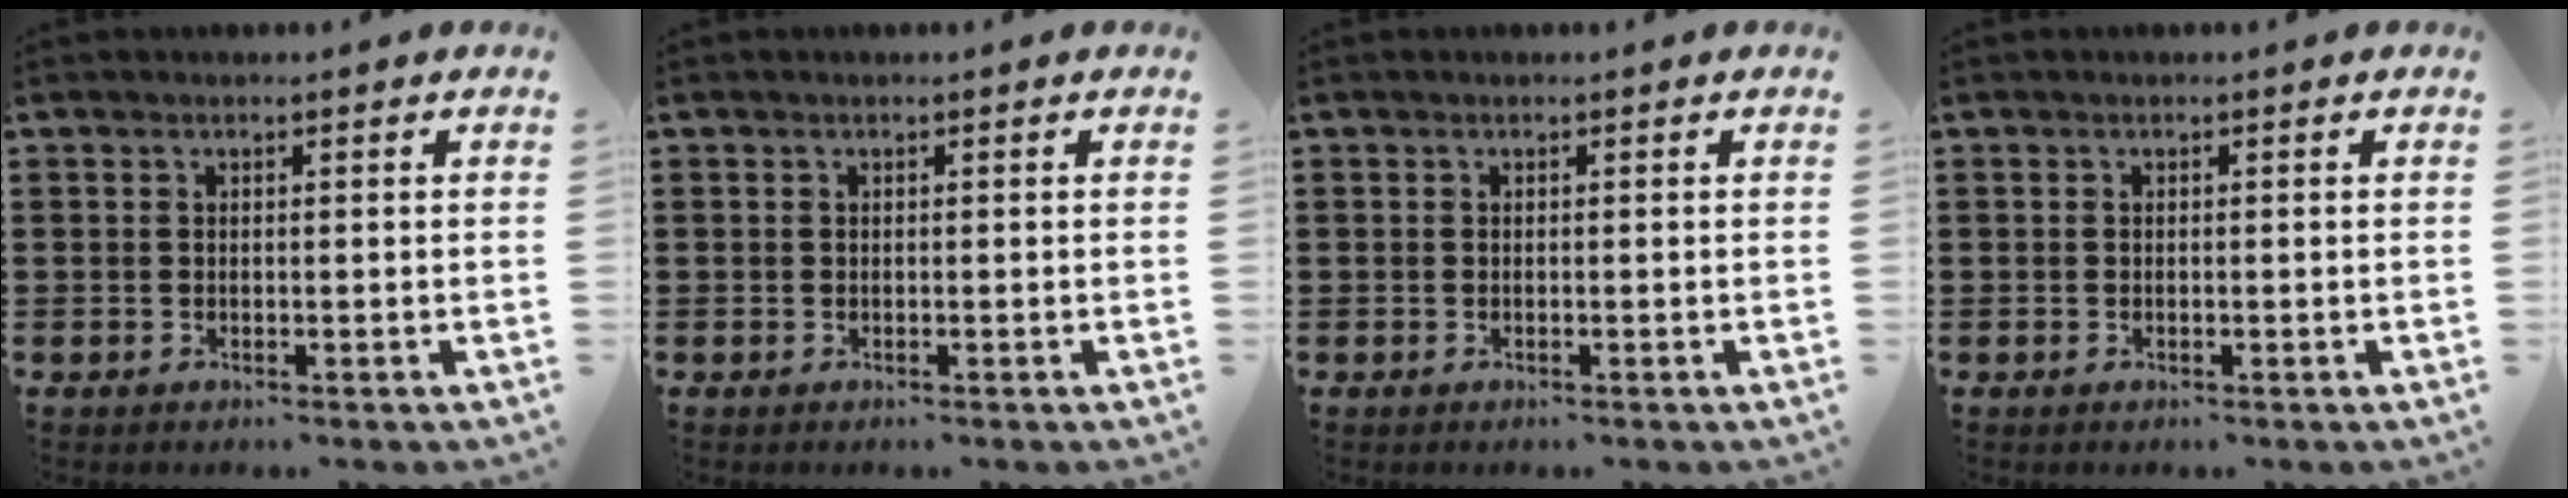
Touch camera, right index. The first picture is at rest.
{"total": 0.0}
{"total": 0.0}
{"total": 0.0}